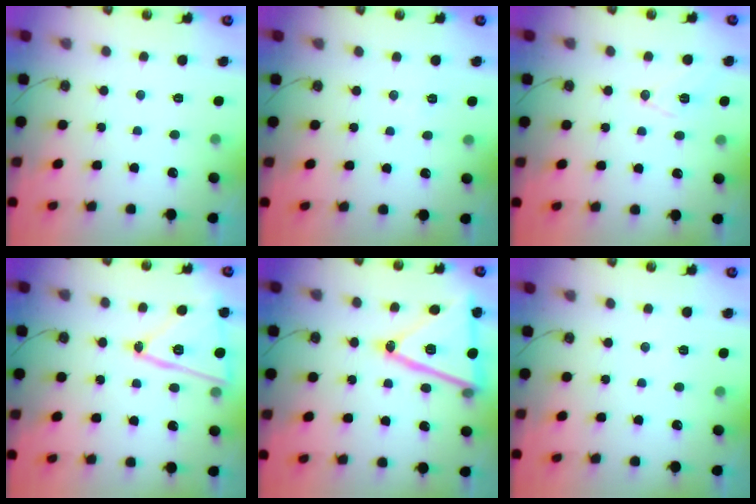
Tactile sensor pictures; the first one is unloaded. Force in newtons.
{"total": 5.6, "press": 3.5, "slide": 4.3}
{"total": 9.4, "press": 8.7, "slide": 3.5}
{"total": 15.9, "press": 15.9, "slide": 0.7}
{"total": 20.4, "press": 20.1, "slide": 3.4}
{"total": 5.3, "press": 3.1, "slide": 4.3}